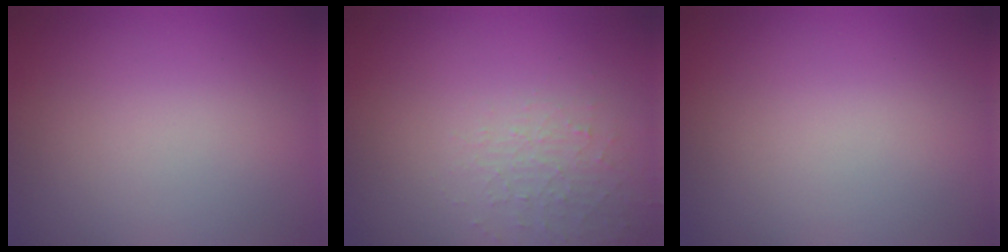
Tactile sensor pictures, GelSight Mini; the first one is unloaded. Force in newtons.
{"total": 2.1, "press": 2.0, "slide": 0.5}
{"total": 0.0}